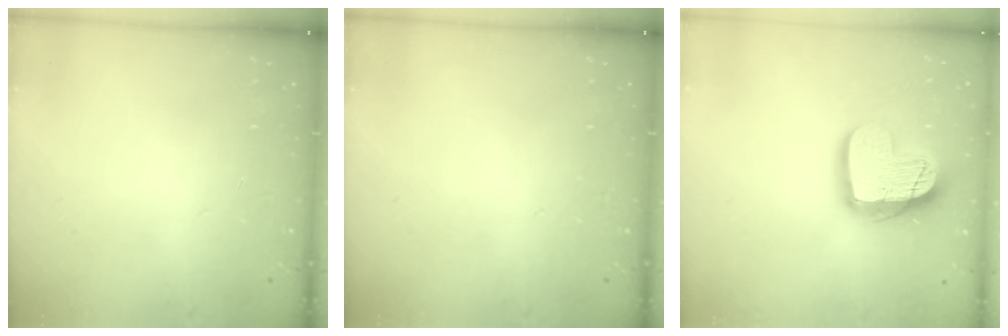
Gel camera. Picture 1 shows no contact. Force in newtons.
{"total": 0.0}
{"total": 15.5, "press": 15.4, "slide": 1.1}